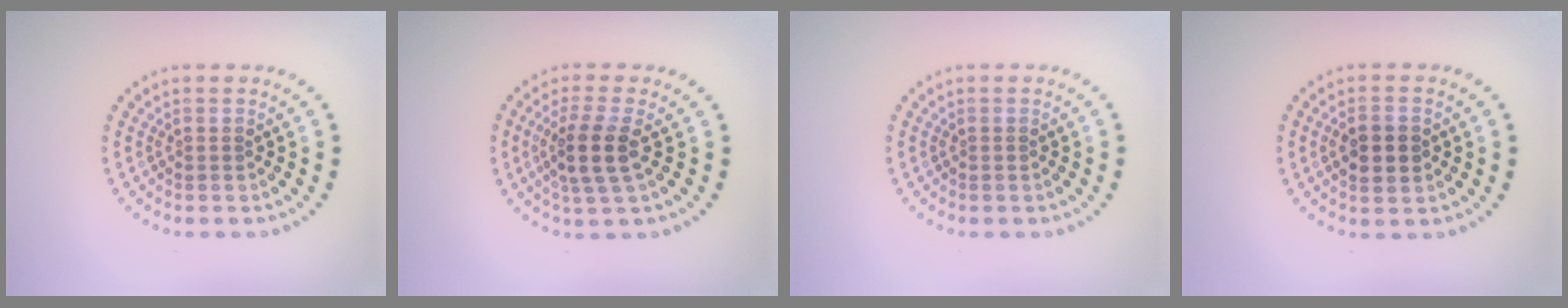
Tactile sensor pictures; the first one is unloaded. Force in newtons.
{"total": 3.6, "press": 2.8, "slide": 2.1}
{"total": 0.0}
{"total": 2.9, "press": 2.9, "slide": 0.2}